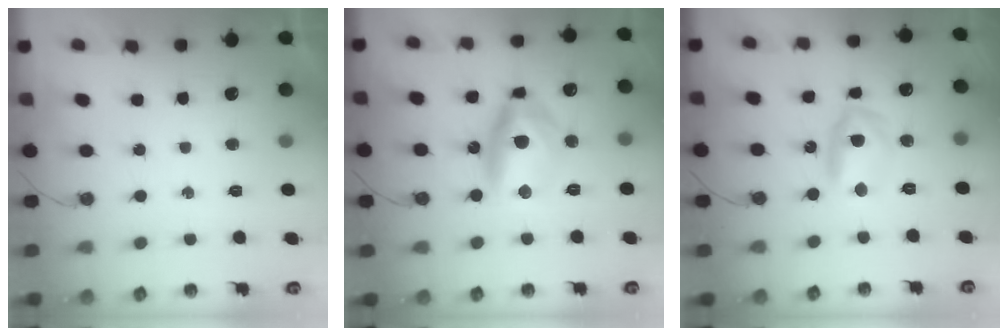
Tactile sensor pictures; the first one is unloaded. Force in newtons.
{"total": 13.4, "press": 13.4, "slide": 1.4}
{"total": 8.1, "press": 8.1, "slide": 0.4}